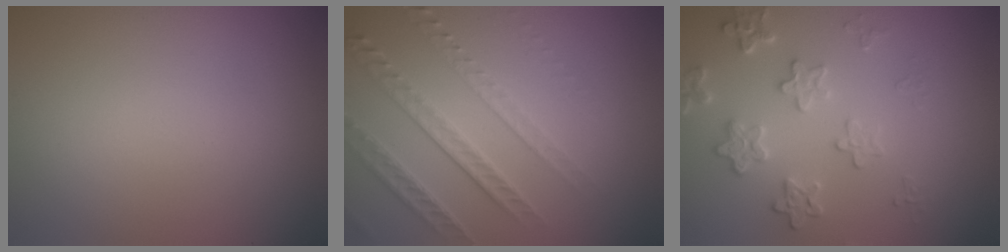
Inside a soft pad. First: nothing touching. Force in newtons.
{"total": 4.9, "press": 3.4, "slide": 3.6}
{"total": 2.9, "press": 2.3, "slide": 1.8}